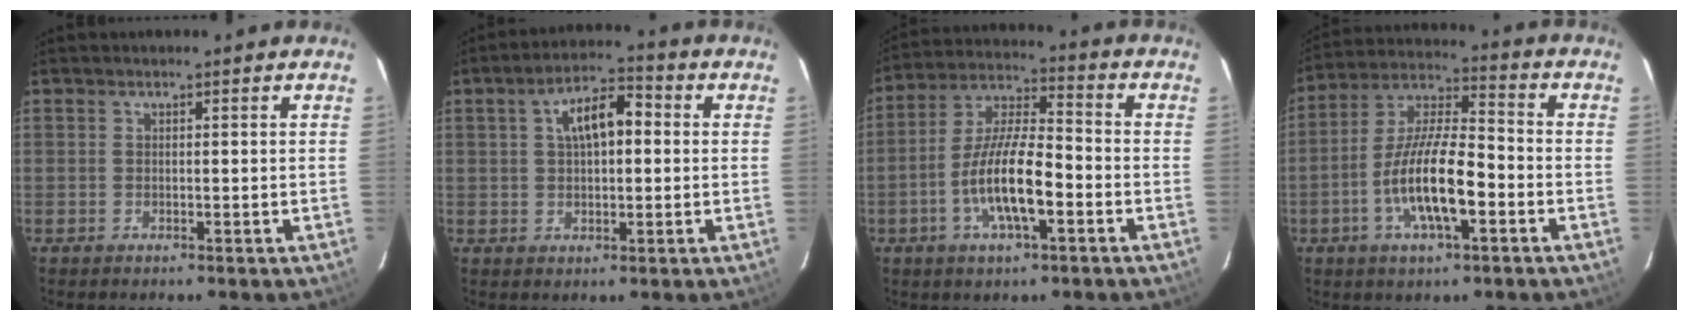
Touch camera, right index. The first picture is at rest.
{"total": 7.9, "force": [1.4, 3.8, 6.8], "torque": [-0.116, 0.027, 0.026]}
{"total": 12.8, "force": [-4.5, 3.6, 11.4], "torque": [-0.228, -0.002, -0.084]}
{"total": 14.0, "force": [-4.8, 4.1, 12.5], "torque": [-0.247, -0.002, -0.091]}